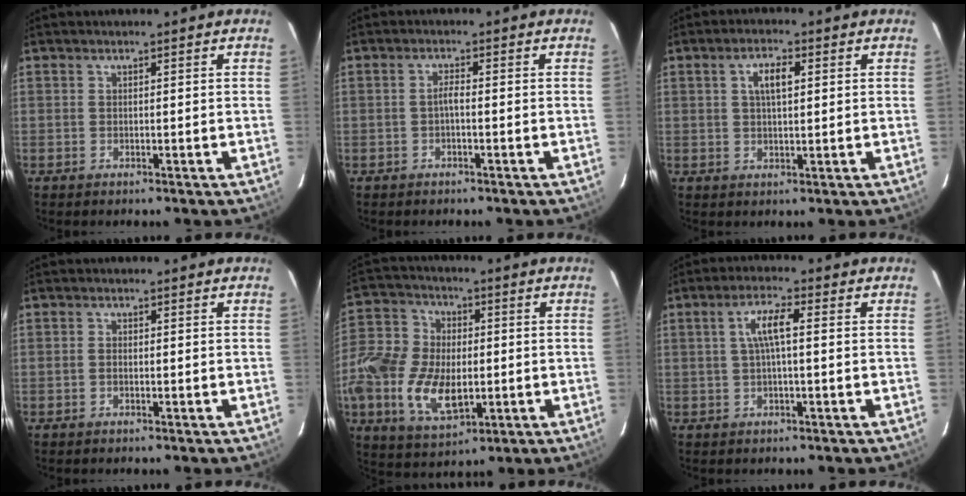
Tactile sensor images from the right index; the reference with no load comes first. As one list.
[{"total": 1.4, "force": [-0.6, 0.2, 1.2], "torque": [-0.024, 0.006, -0.013]}, {"total": 4.4, "force": [1.3, 1.7, 3.8], "torque": [-0.070, 0.010, 0.024]}, {"total": 0.7, "force": [-0.2, 0.4, 0.5], "torque": [-0.012, 0.001, -0.005]}, {"total": 20.0, "force": [-3.9, 13.2, 14.5], "torque": [-0.342, -0.001, -0.065]}, {"total": 4.9, "force": [0.5, 0.8, 4.8], "torque": [-0.092, 0.009, 0.011]}]